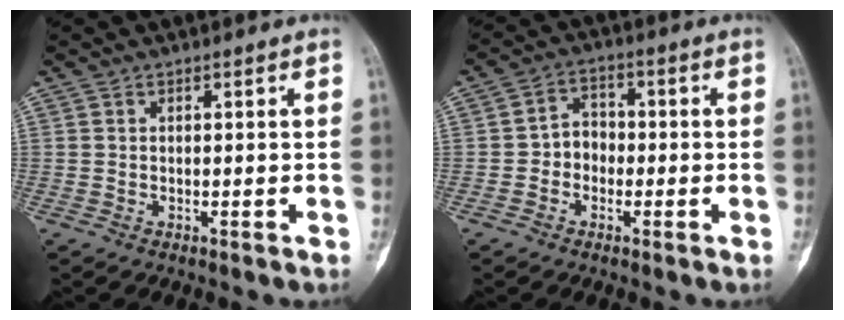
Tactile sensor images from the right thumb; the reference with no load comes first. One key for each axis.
{"total": 5.0, "fx": -1.1, "fy": 4.2, "fz": 2.4, "tx": -0.012, "ty": 0.023, "tz": -0.031}